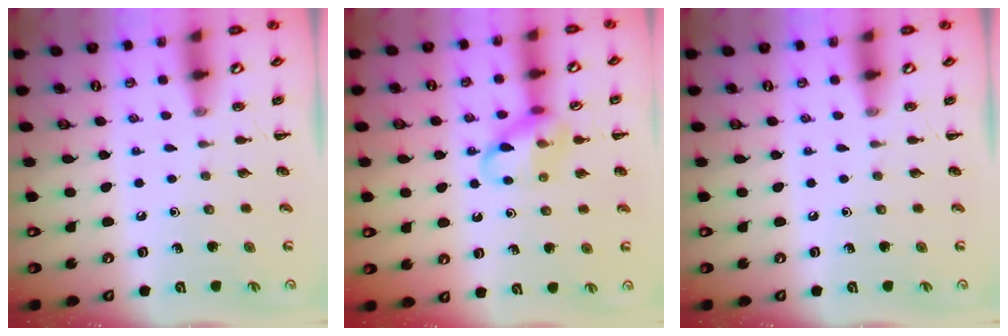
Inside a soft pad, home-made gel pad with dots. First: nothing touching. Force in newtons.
{"total": 13.0, "press": 12.9, "slide": 2.0}
{"total": 0.0}